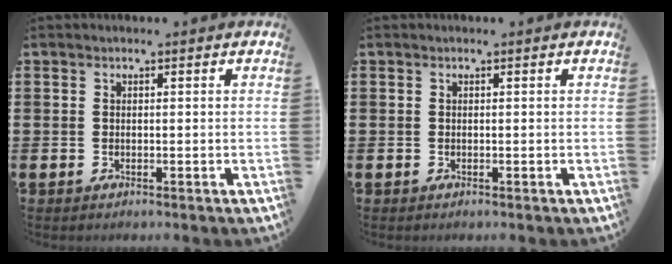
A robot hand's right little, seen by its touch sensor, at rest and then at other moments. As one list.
[{"total": 0.0}]